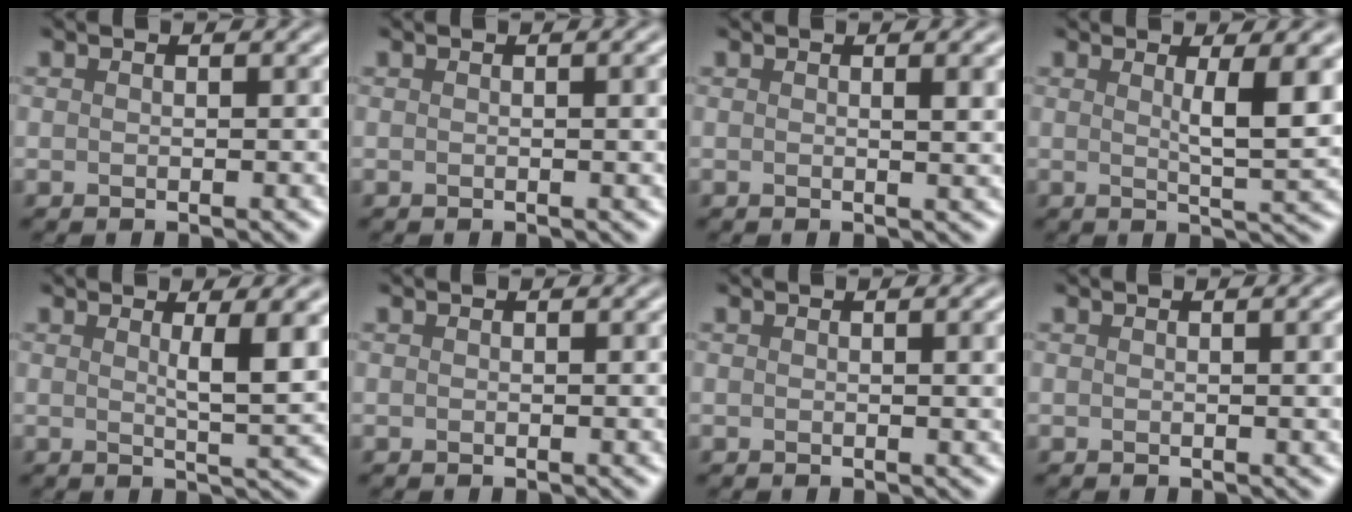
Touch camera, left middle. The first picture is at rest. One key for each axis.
{"total": 1.5, "fx": 0.0, "fy": 0.3, "fz": 1.5, "tx": -0.011, "ty": 0.008, "tz": 0.003}
{"total": 2.4, "fx": 0.5, "fy": 0.6, "fz": 2.2, "tx": -0.014, "ty": 0.008, "tz": 0.010}
{"total": 4.5, "fx": 1.1, "fy": 0.7, "fz": 4.3, "tx": -0.056, "ty": -0.002, "tz": 0.022}
{"total": 4.2, "fx": 1.0, "fy": 0.7, "fz": 4.0, "tx": -0.050, "ty": -0.001, "tz": 0.021}
{"total": 0.0}
{"total": 1.8, "fx": 0.1, "fy": 0.4, "fz": 1.8, "tx": -0.012, "ty": 0.008, "tz": 0.003}
{"total": 1.8, "fx": 0.0, "fy": 0.4, "fz": 1.8, "tx": -0.011, "ty": 0.008, "tz": 0.001}